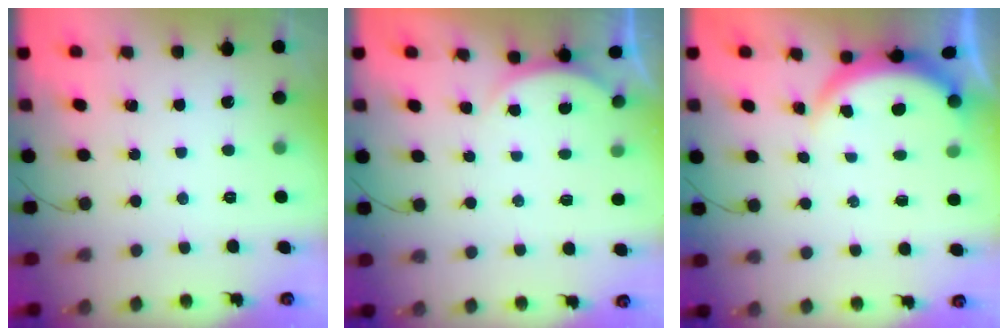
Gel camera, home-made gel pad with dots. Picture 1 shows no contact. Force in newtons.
{"total": 2.4, "press": 2.4, "slide": 0.6}
{"total": 3.7, "press": 3.7, "slide": 0.5}